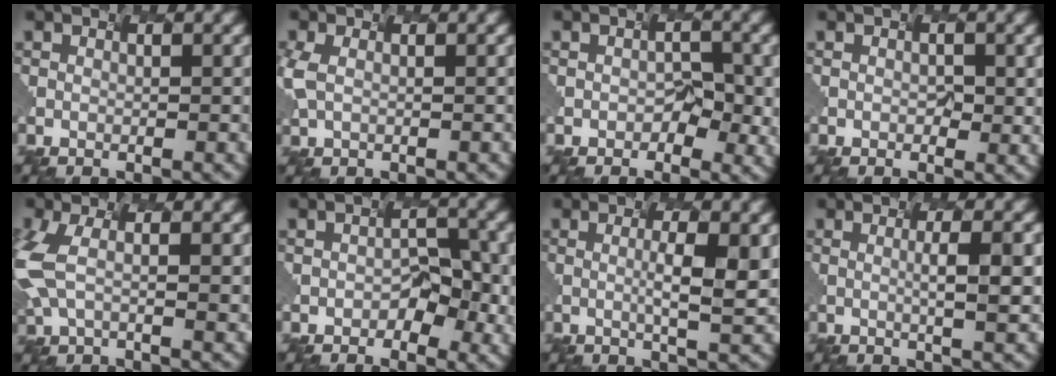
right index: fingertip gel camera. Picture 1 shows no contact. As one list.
[{"total": 2.3, "force": [-0.2, 1.3, 1.8], "torque": [-0.054, 0.000, 0.010]}, {"total": 1.8, "force": [-0.8, 1.2, 1.1], "torque": [-0.019, -0.006, -0.003]}, {"total": 0.6, "force": [-0.2, 0.5, 0.3], "torque": [-0.008, -0.001, 0.008]}, {"total": 4.9, "force": [0.1, 2.2, 4.3], "torque": [-0.122, 0.002, 0.005]}, {"total": 2.7, "force": [-1.1, 1.7, 1.8], "torque": [-0.029, -0.002, -0.008]}, {"total": 3.4, "force": [0.0, 0.3, 3.3], "torque": [-0.055, -0.002, 0.008]}, {"total": 2.9, "force": [-0.1, 0.4, 2.8], "torque": [-0.040, 0.005, 0.004]}]